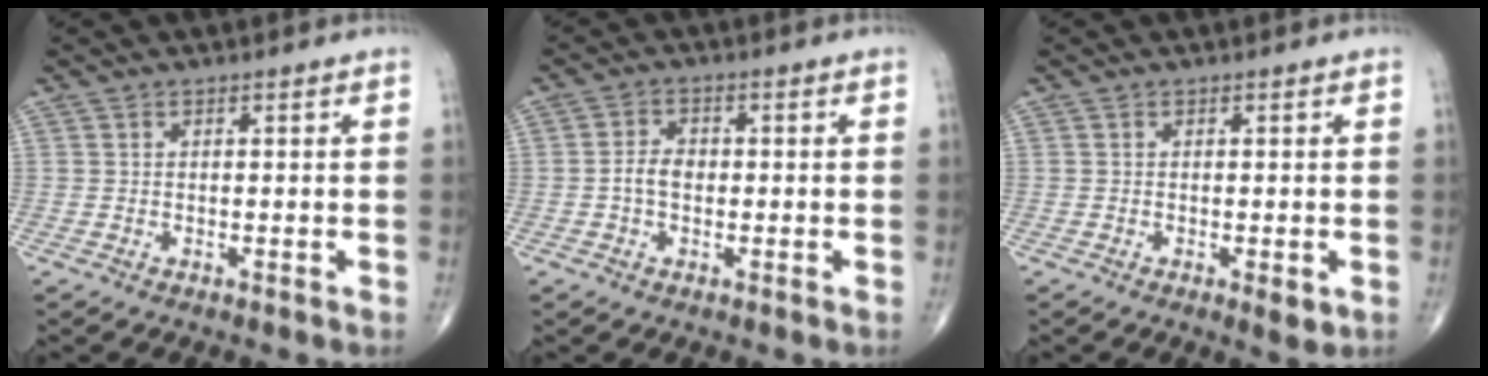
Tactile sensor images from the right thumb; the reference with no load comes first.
{"total": 3.6, "force": [-0.5, 2.5, 2.6], "torque": [-0.047, 0.012, -0.014]}
{"total": 2.1, "force": [-0.5, 0.6, 2.0], "torque": [-0.028, -0.007, -0.004]}